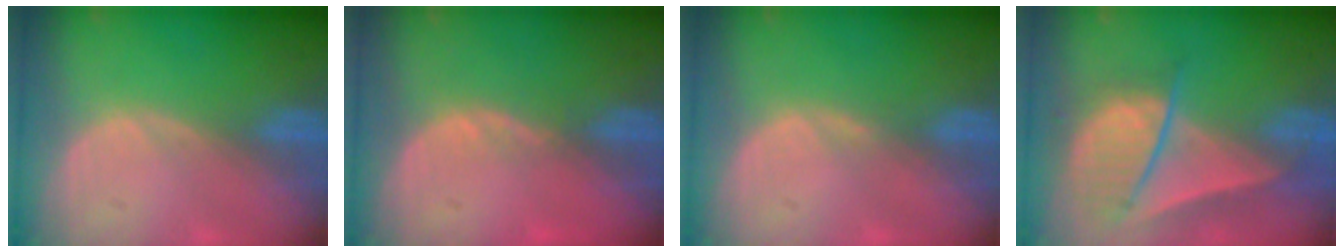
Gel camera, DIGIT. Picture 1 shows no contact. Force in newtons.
{"total": 1.1, "press": 1.0, "slide": 0.5}
{"total": 0.7, "press": 0.7, "slide": 0.2}
{"total": 9.1, "press": 7.9, "slide": 4.5}